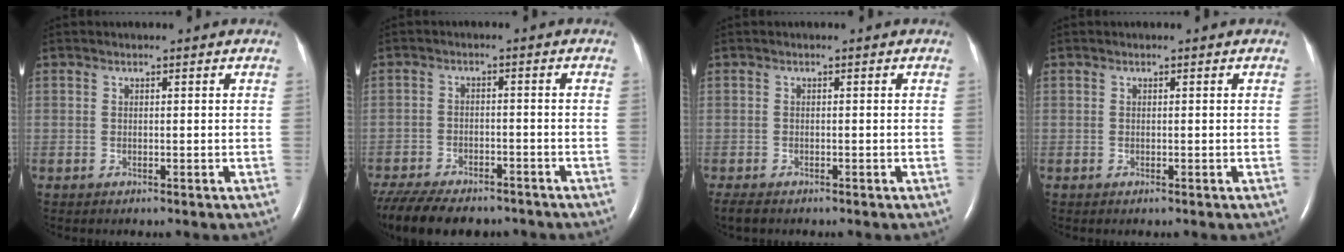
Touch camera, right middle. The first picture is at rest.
{"total": 16.6, "force": [-13.4, 6.4, 7.6], "torque": [-0.196, -0.023, -0.192]}
{"total": 2.1, "force": [-1.7, 0.7, 1.1], "torque": [-0.024, -0.007, -0.025]}
{"total": 0.0}